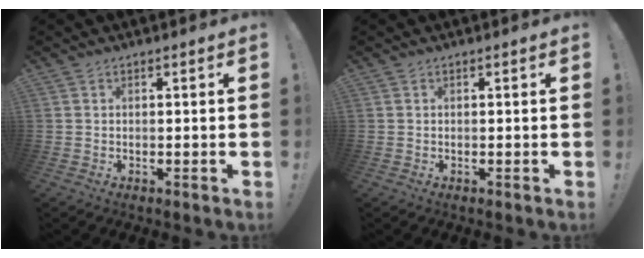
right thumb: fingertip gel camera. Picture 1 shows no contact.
{"total": 0.0}